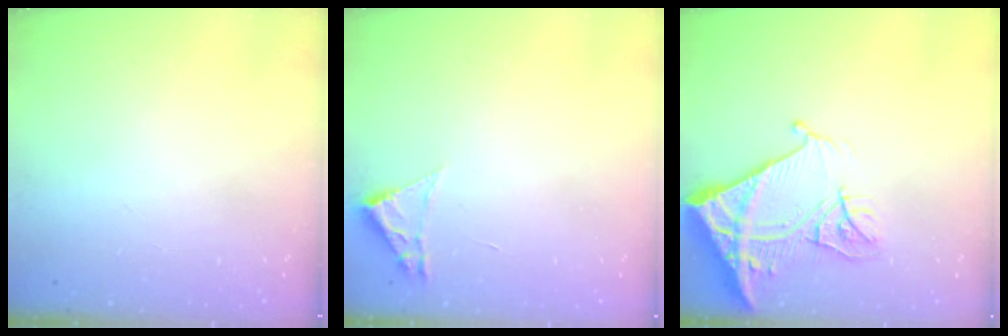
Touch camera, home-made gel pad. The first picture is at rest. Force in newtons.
{"total": 1.8, "press": 1.8, "slide": 0.2}
{"total": 15.3, "press": 15.2, "slide": 1.7}